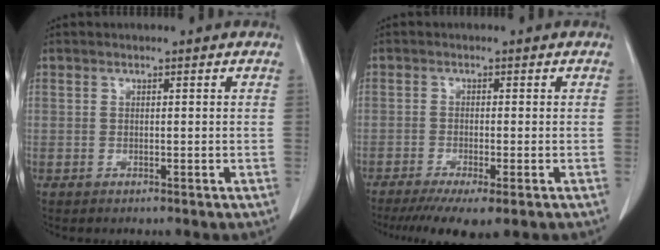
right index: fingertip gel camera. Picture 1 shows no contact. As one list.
[{"total": 7.6, "force": [-5.2, 1.0, 5.4], "torque": [-0.084, -0.020, -0.082]}]